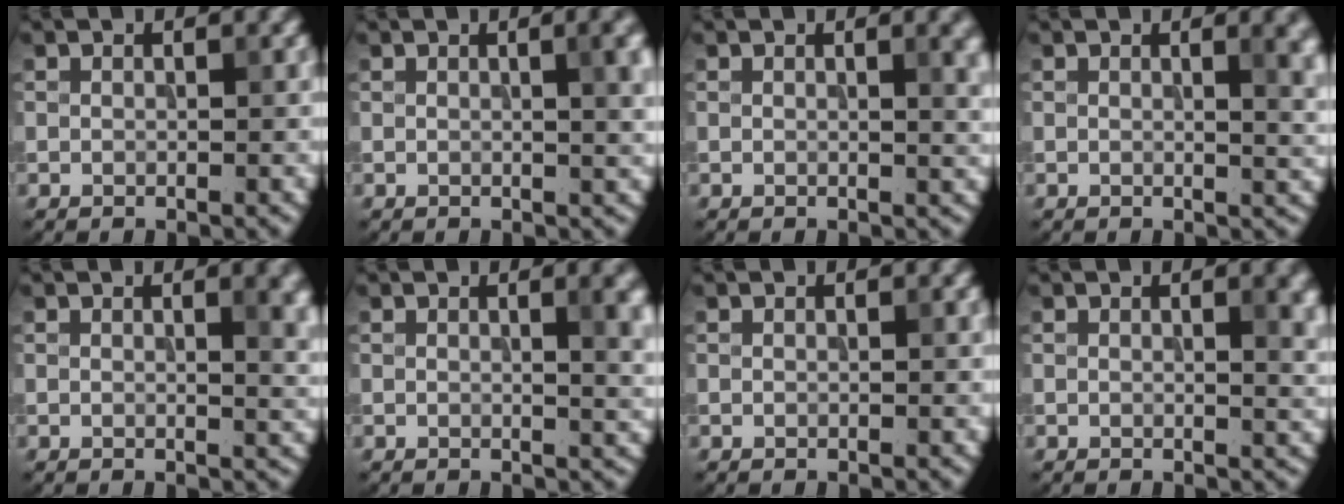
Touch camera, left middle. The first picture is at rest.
{"total": 3.7, "force": [1.0, 1.1, 3.4], "torque": [-0.041, 0.008, 0.012]}
{"total": 2.4, "force": [0.9, 0.6, 2.2], "torque": [-0.024, 0.001, 0.013]}
{"total": 3.4, "force": [1.2, 1.1, 2.9], "torque": [-0.027, 0.000, 0.015]}
{"total": 3.3, "force": [1.2, 1.1, 2.8], "torque": [-0.029, -0.002, 0.017]}
{"total": 3.4, "force": [1.0, 1.0, 3.1], "torque": [-0.031, 0.002, 0.012]}
{"total": 0.0}
{"total": 2.9, "force": [1.1, 0.9, 2.5], "torque": [-0.029, -0.002, 0.016]}